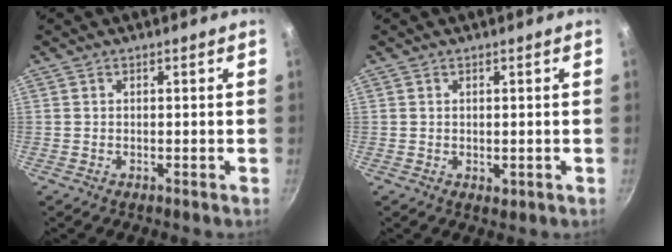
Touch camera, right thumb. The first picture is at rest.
{"total": 0.9, "force": [0.1, 0.6, 0.7], "torque": [-0.008, -0.004, 0.001]}